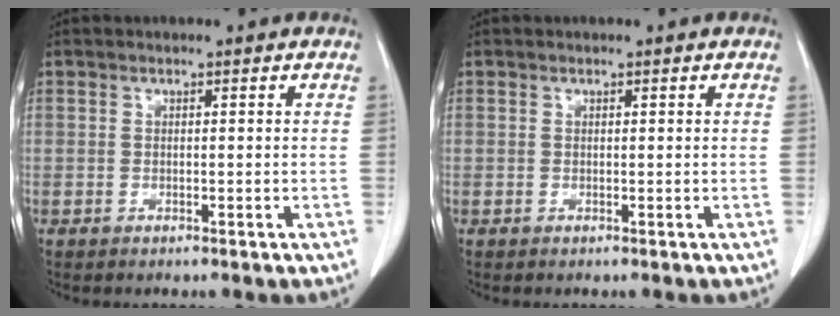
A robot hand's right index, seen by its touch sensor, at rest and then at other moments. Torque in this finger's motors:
{"motor_torque": [-0.17, -0.18, -0.04, -0.02]}